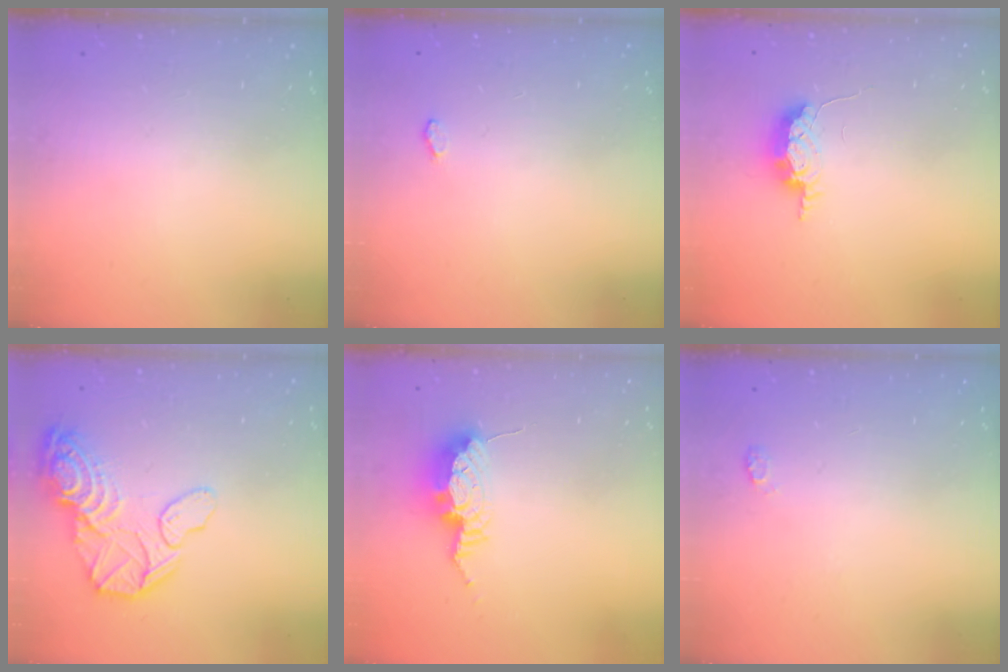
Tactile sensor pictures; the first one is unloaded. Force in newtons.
{"total": 3.2, "press": 3.2, "slide": 0.5}
{"total": 6.1, "press": 5.7, "slide": 2.2}
{"total": 23.3, "press": 20.1, "slide": 11.9}
{"total": 9.9, "press": 9.8, "slide": 1.1}
{"total": 3.6, "press": 3.6, "slide": 0.6}